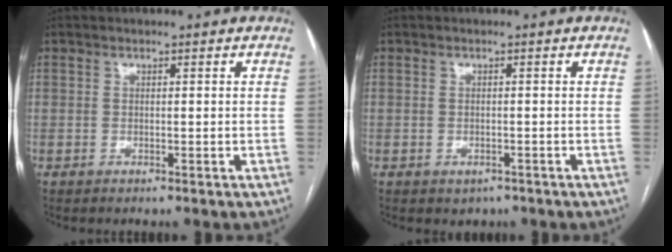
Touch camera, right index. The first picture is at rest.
{"total": 1.7, "force": [-1.0, 1.3, 0.6], "torque": [-0.009, 0.002, -0.004]}